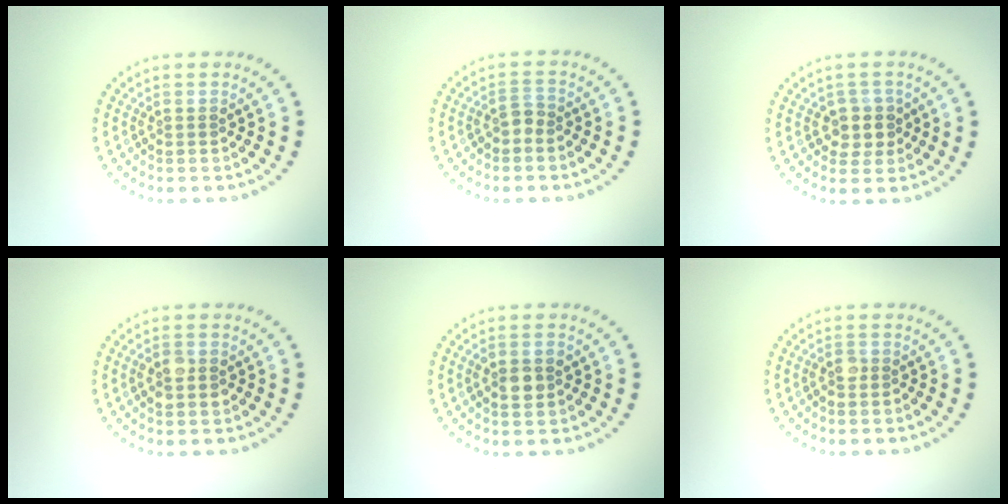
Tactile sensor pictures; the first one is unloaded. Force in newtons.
{"total": 1.2, "press": 1.0, "slide": 0.7}
{"total": 2.6, "press": 2.3, "slide": 1.2}
{"total": 2.4, "press": 2.4, "slide": 0.1}
{"total": 2.6, "press": 2.5, "slide": 0.3}
{"total": 1.0, "press": 0.9, "slide": 0.4}